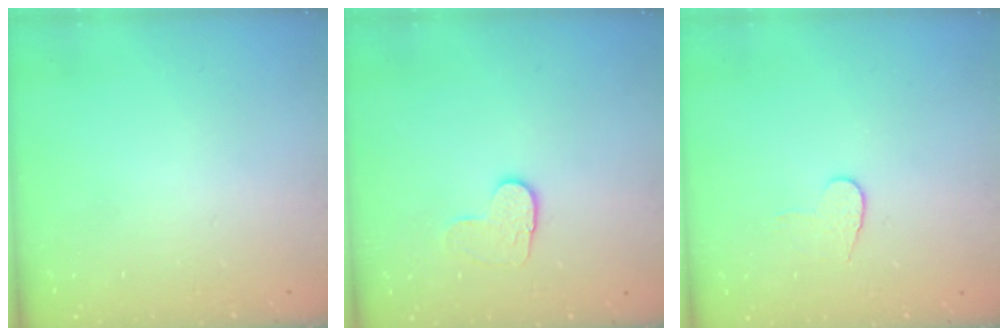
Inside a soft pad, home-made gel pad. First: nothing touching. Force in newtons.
{"total": 4.9, "press": 4.8, "slide": 0.5}
{"total": 6.0, "press": 6.0, "slide": 0.5}